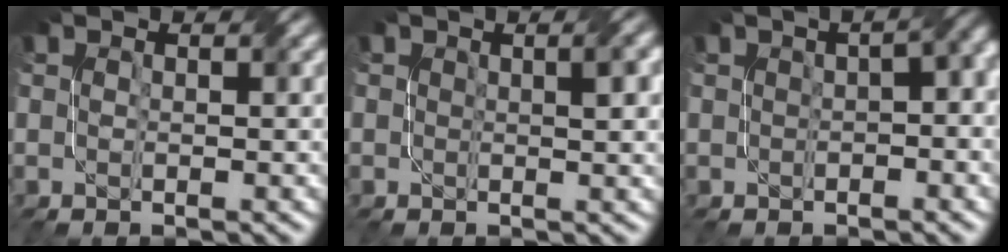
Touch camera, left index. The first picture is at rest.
{"total": 1.4, "force": [0.2, 0.3, 1.4], "torque": [-0.013, 0.007, 0.003]}
{"total": 8.5, "force": [0.5, 4.1, 7.5], "torque": [-0.030, 0.032, -0.023]}